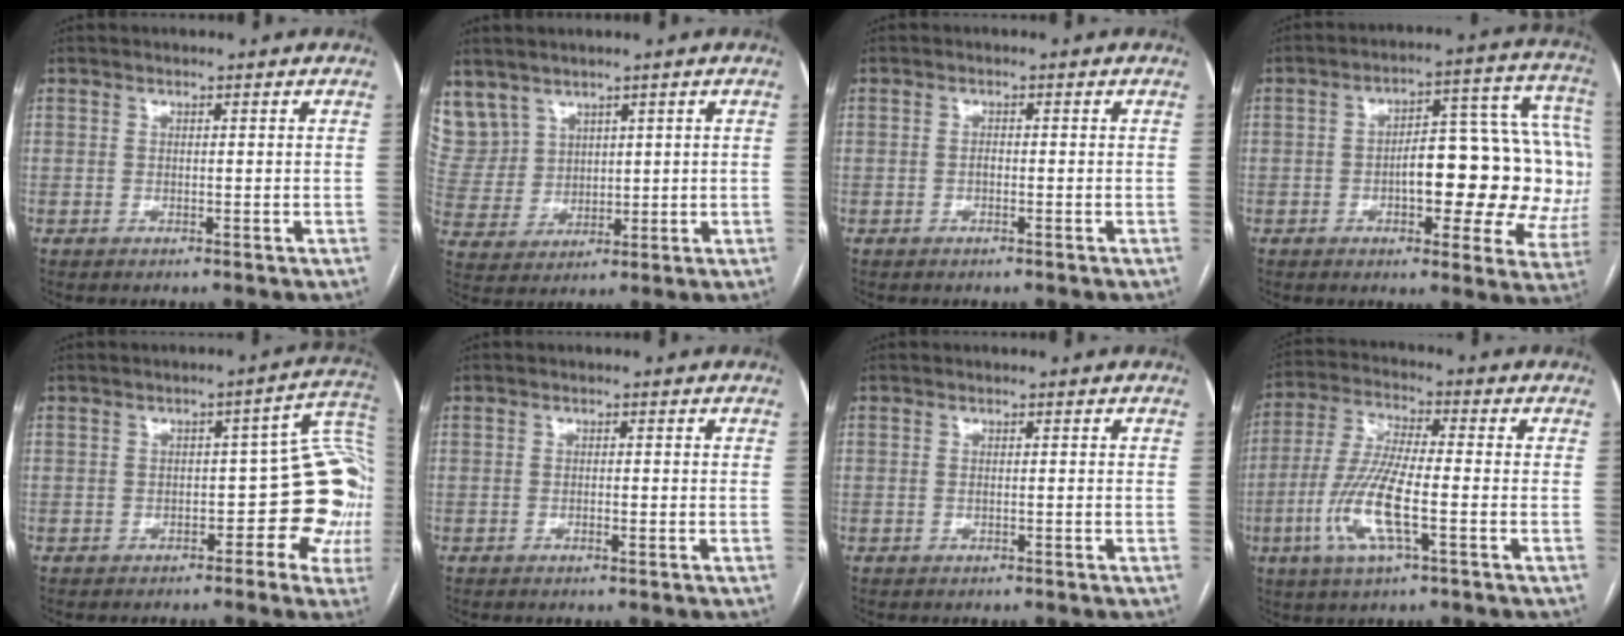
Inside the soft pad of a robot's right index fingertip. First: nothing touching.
{"total": 9.4, "force": [6.2, 6.9, 1.1], "torque": [-0.042, 0.028, 0.154]}
{"total": 0.8, "force": [-0.3, 0.3, 0.6], "torque": [-0.013, 0.002, -0.006]}
{"total": 18.8, "force": [-1.6, 7.0, 17.3], "torque": [-0.174, 0.047, -0.011]}
{"total": 12.7, "force": [-2.7, 6.0, 10.8], "torque": [-0.116, 0.039, -0.029]}
{"total": 0.8, "force": [-0.4, 0.0, 0.7], "torque": [-0.016, 0.000, -0.003]}
{"total": 0.0}
{"total": 11.4, "force": [-3.6, 1.5, 10.7], "torque": [-0.228, -0.009, -0.072]}